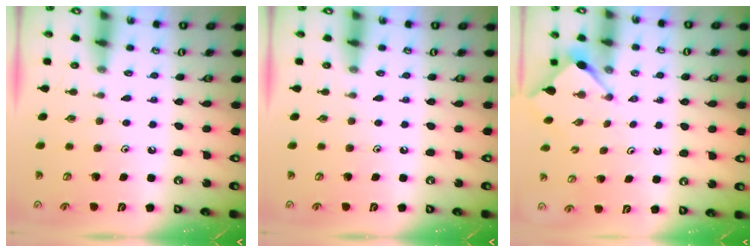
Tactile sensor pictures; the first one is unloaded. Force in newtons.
{"total": 0.0}
{"total": 2.9, "press": 2.9, "slide": 0.4}